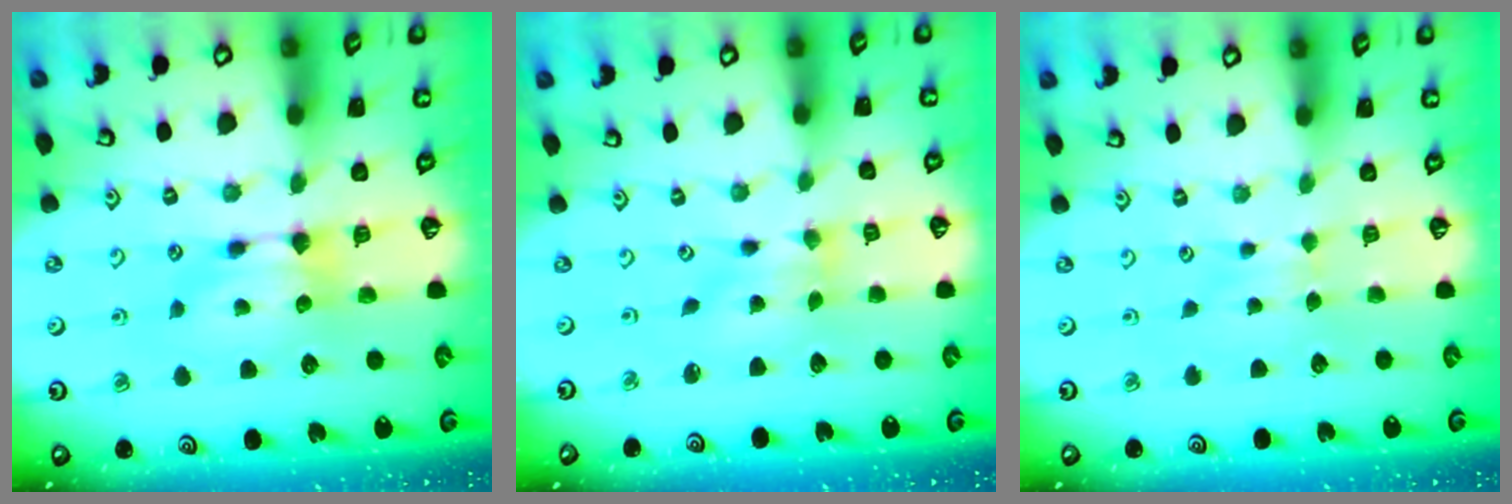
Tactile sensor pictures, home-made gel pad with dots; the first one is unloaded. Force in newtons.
{"total": 1.2, "press": 0.6, "slide": 1.1}
{"total": 2.5, "press": 2.5, "slide": 0.5}